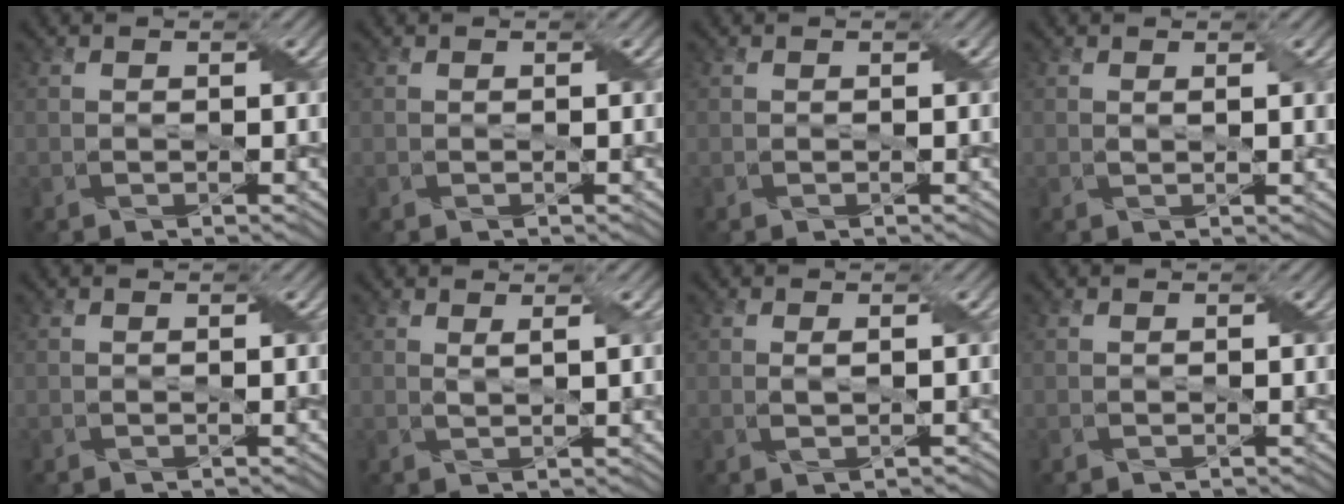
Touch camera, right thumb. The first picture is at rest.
{"total": 0.0}
{"total": 0.0}
{"total": 1.2, "force": [0.6, 0.2, 1.1], "torque": [-0.018, 0.000, 0.011]}
{"total": 0.0}
{"total": 1.7, "force": [0.9, 0.2, 1.5], "torque": [-0.028, 0.002, 0.016]}
{"total": 1.1, "force": [0.2, 0.3, 1.0], "torque": [-0.025, 0.001, 0.007]}
{"total": 0.0}